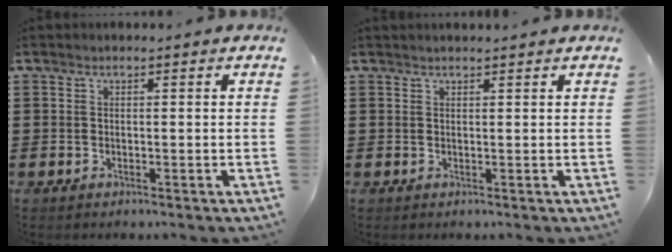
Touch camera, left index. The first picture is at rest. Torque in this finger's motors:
{"motor_torque": [1.26, -0.87, 0.03, 0.01]}